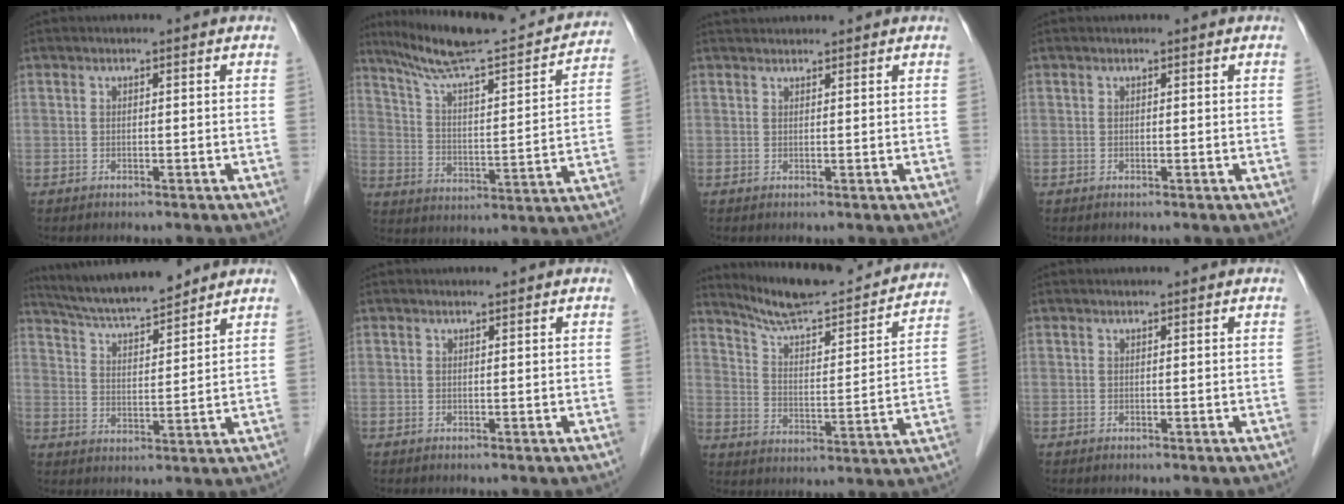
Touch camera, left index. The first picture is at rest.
{"total": 23.1, "force": [20.6, 2.2, 10.1], "torque": [-0.162, -0.008, 0.294]}
{"total": 2.6, "force": [2.6, 0.3, 0.3], "torque": [-0.007, 0.031, 0.046]}
{"total": 0.0}
{"total": 11.6, "force": [10.7, 1.0, 4.6], "torque": [-0.083, 0.014, 0.185]}
{"total": 0.7, "force": [0.7, -0.1, 0.1], "torque": [-0.007, 0.005, 0.015]}
{"total": 20.7, "force": [19.1, 2.2, 7.6], "torque": [-0.116, -0.022, 0.270]}
{"total": 1.0, "force": [0.9, 0.0, 0.3], "torque": [-0.006, 0.012, 0.018]}